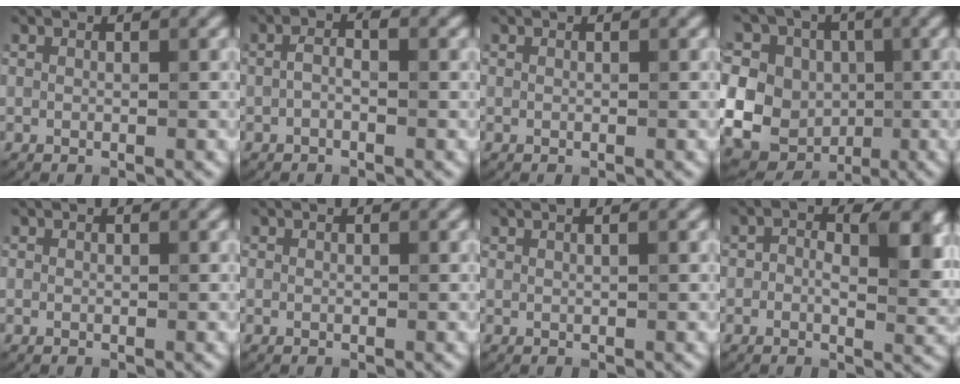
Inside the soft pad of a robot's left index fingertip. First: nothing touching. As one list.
[{"total": 1.4, "force": [-0.5, 0.5, 1.2], "torque": [-0.024, 0.006, -0.013]}, {"total": 0.0}, {"total": 20.0, "force": [2.6, 17.8, 8.8], "torque": [-0.189, 0.024, 0.006]}, {"total": 0.0}, {"total": 0.0}, {"total": 2.4, "force": [1.3, 1.2, 1.6], "torque": [-0.002, 0.006, -0.008]}, {"total": 5.8, "force": [0.4, 3.3, 4.7], "torque": [-0.047, 0.001, -0.002]}]